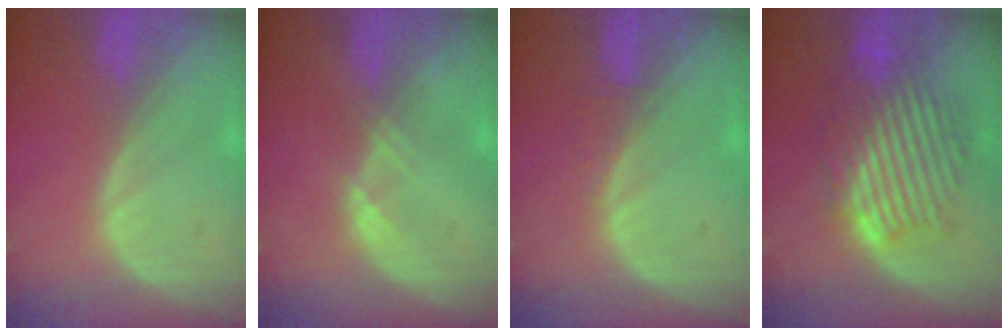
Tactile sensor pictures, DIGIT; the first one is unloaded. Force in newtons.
{"total": 1.1, "press": 1.0, "slide": 0.2}
{"total": 1.2, "press": 1.1, "slide": 0.4}
{"total": 9.0, "press": 9.0, "slide": 1.2}